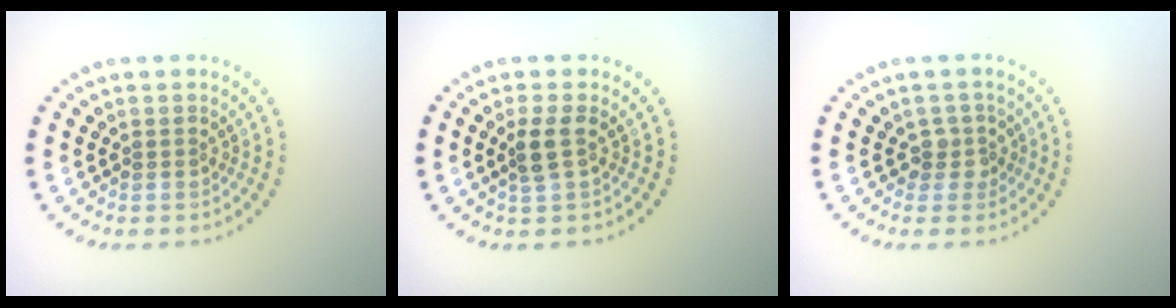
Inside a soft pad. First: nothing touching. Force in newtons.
{"total": 1.8, "press": 1.5, "slide": 1.0}
{"total": 1.8, "press": 1.4, "slide": 1.2}